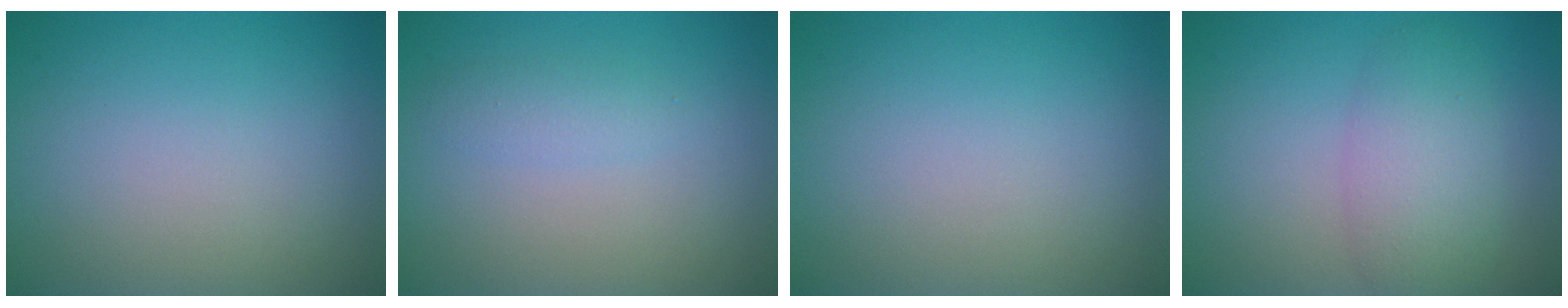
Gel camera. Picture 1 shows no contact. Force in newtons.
{"total": 1.4, "press": 1.4, "slide": 0.1}
{"total": 0.0}
{"total": 4.3, "press": 4.3, "slide": 0.2}